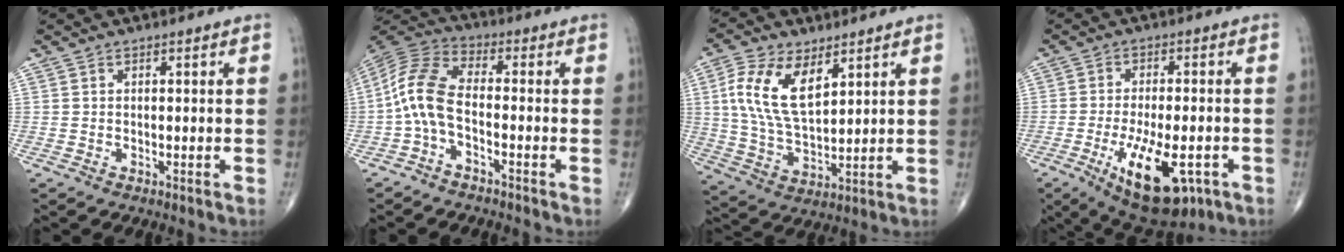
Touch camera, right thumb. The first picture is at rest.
{"total": 9.0, "force": [-2.2, 4.1, 7.8], "torque": [-0.170, 0.038, -0.056]}
{"total": 13.2, "force": [5.3, 6.7, 10.1], "torque": [-0.190, -0.018, 0.108]}
{"total": 14.9, "force": [-5.8, 6.2, 12.2], "torque": [-0.195, 0.004, -0.072]}